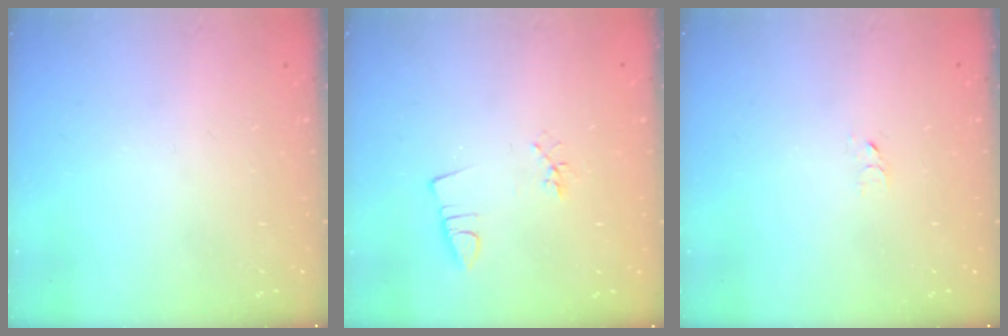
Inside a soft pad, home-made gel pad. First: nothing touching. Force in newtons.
{"total": 2.2, "press": 1.7, "slide": 1.4}
{"total": 2.7, "press": 2.7, "slide": 0.2}